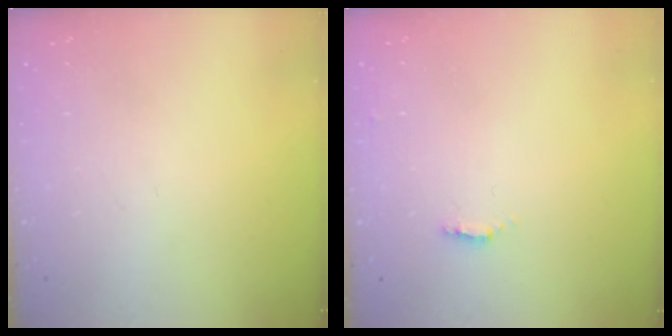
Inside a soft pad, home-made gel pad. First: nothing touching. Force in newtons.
{"total": 2.0, "press": 2.0, "slide": 0.4}